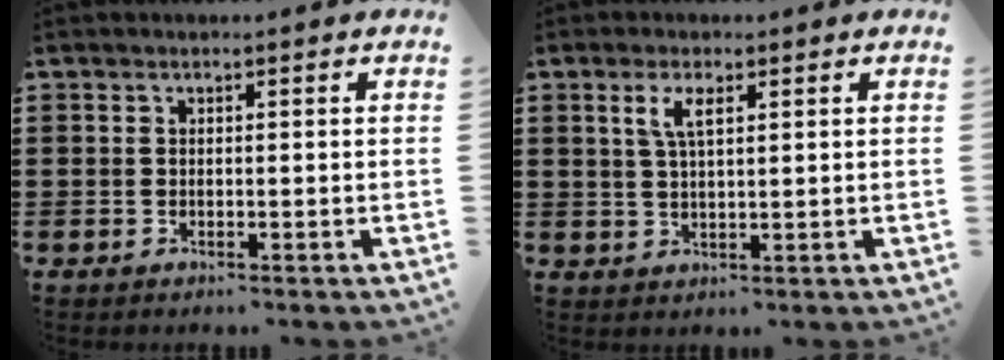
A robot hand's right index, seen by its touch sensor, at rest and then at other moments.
{"total": 3.6, "force": [1.6, 1.2, 3.0], "torque": [-0.065, 0.007, 0.025]}